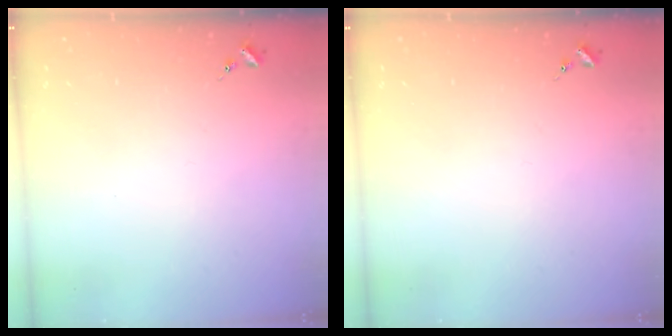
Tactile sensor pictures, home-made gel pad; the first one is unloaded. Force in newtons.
{"total": 0.0}